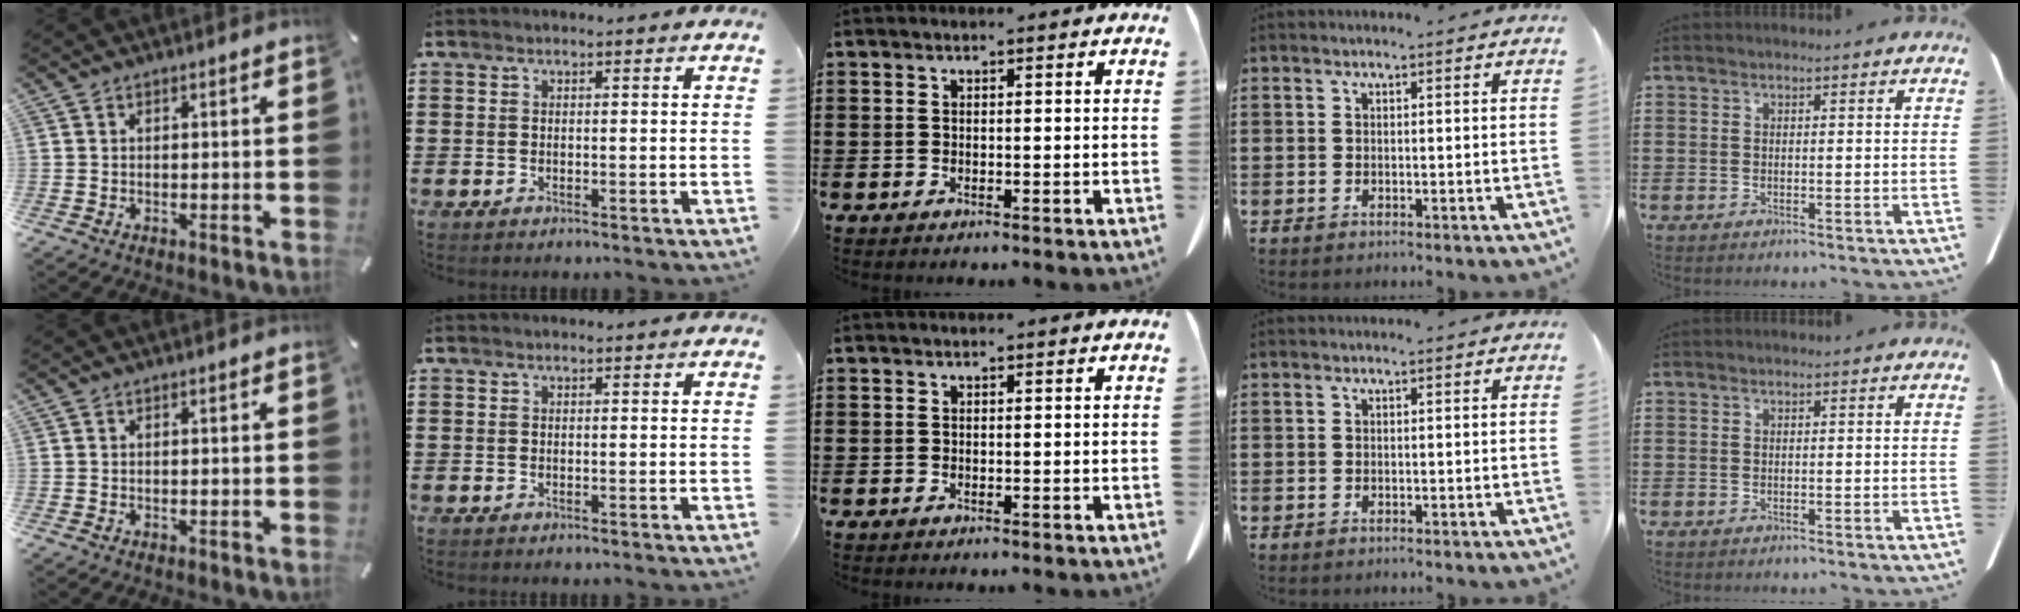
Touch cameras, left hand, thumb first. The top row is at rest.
{}